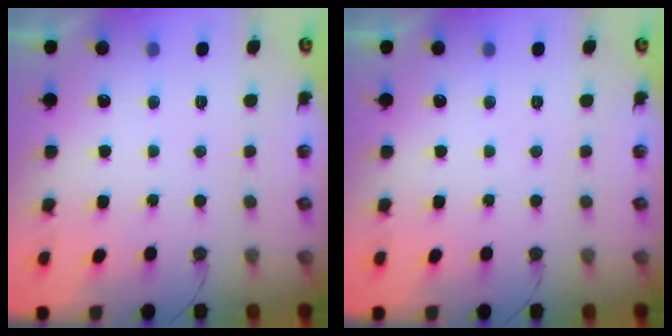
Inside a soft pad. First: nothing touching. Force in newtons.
{"total": 0.0}